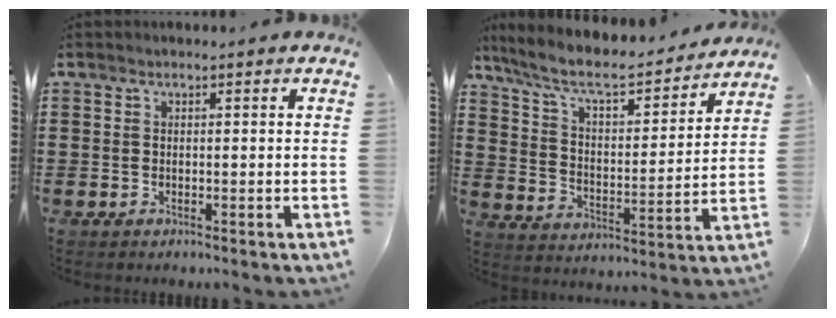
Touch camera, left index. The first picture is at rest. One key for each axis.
{"total": 7.8, "fx": 6.7, "fy": 1.6, "fz": 3.6, "tx": -0.099, "ty": -0.042, "tz": 0.112}